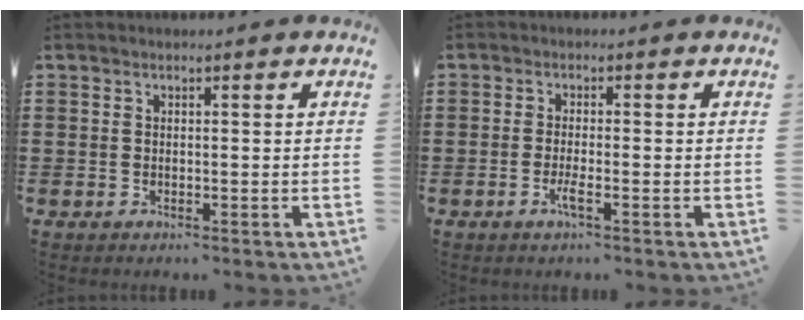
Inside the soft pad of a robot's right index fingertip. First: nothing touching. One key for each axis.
{"total": 2.4, "fx": -1.2, "fy": 0.0, "fz": 2.2, "tx": -0.052, "ty": -0.011, "tz": -0.024}